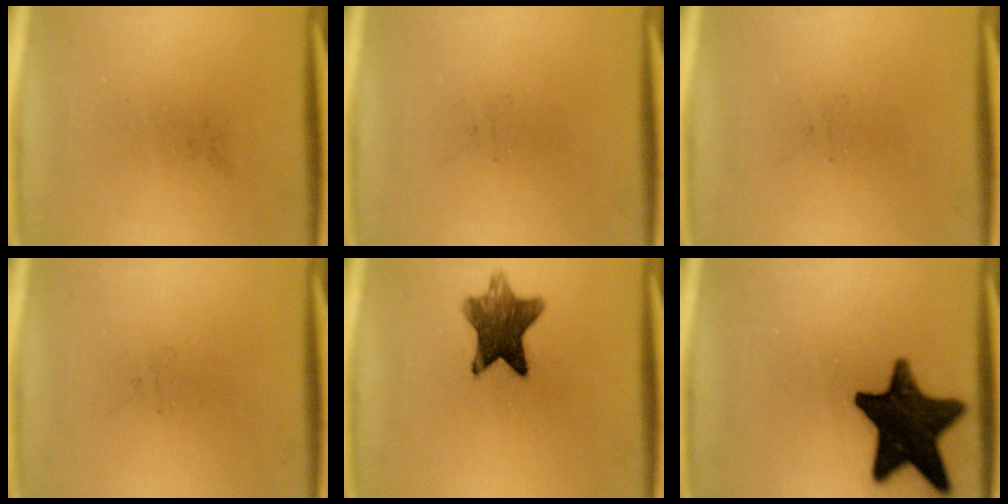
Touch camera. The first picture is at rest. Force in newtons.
{"total": 0.0}
{"total": 0.0}
{"total": 0.0}
{"total": 9.3}
{"total": 17.0}